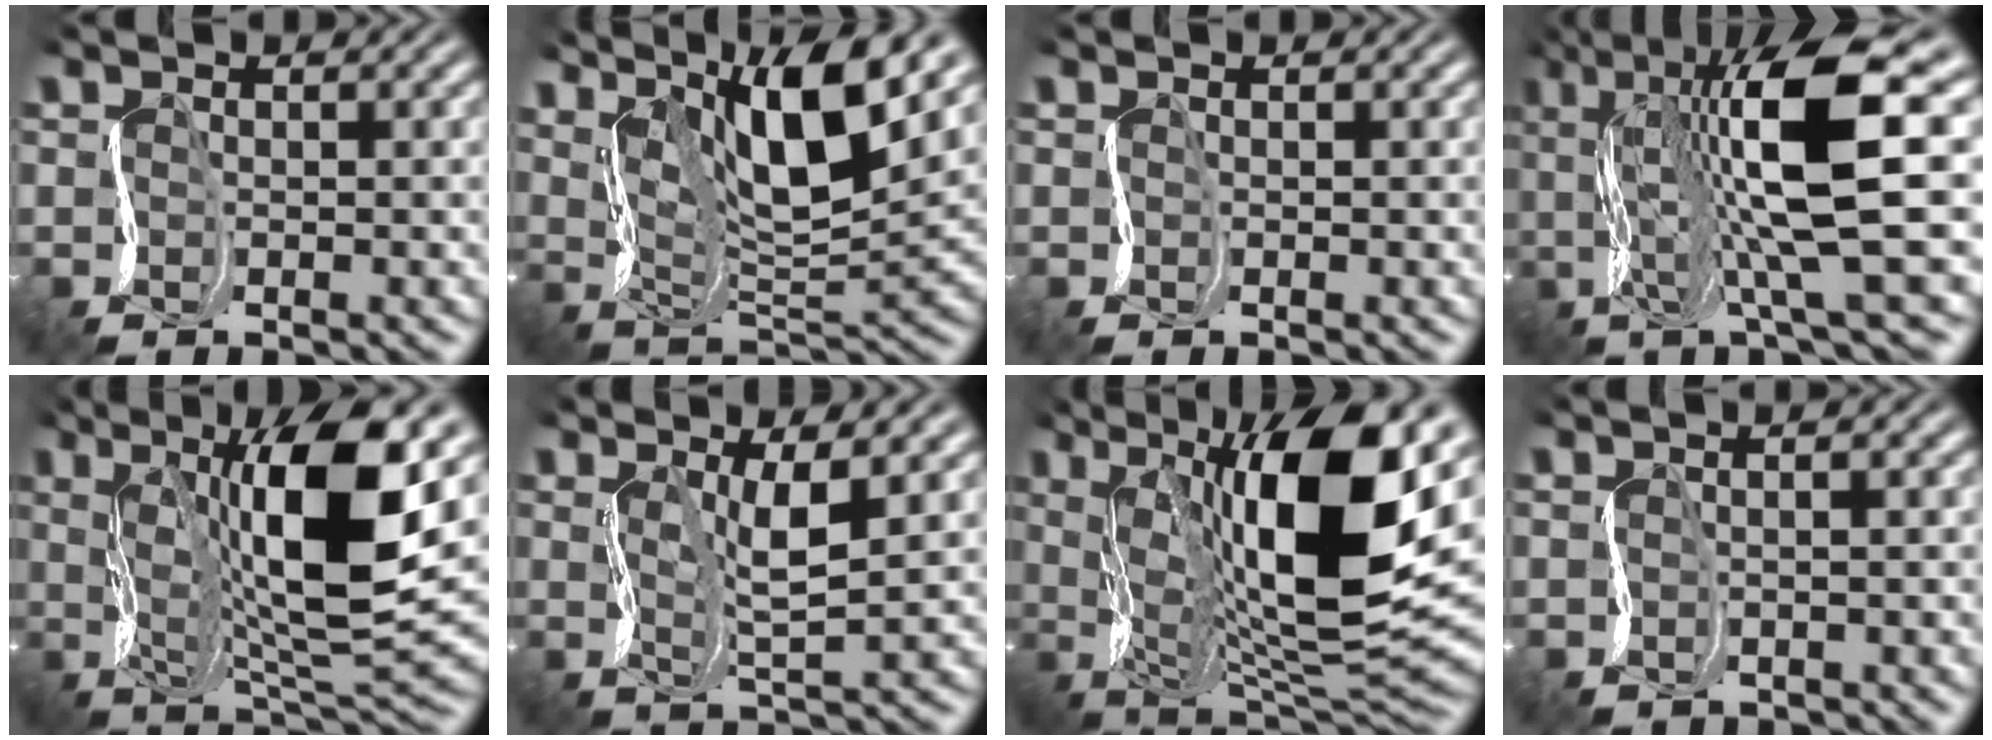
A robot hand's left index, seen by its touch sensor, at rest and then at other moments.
{"total": 9.0, "force": [6.1, 1.2, 6.4], "torque": [-0.109, 0.011, 0.103]}
{"total": 0.0}
{"total": 11.5, "force": [3.8, 2.7, 10.5], "torque": [-0.189, 0.018, 0.062]}
{"total": 10.9, "force": [3.6, 2.6, 10.0], "torque": [-0.168, 0.009, 0.061]}
{"total": 3.2, "force": [2.3, -0.2, 2.1], "torque": [-0.052, 0.008, 0.036]}
{"total": 13.6, "force": [4.1, 4.5, 12.1], "torque": [-0.199, 0.002, 0.063]}
{"total": 1.5, "force": [1.5, 0.0, -0.2], "torque": [0.012, 0.012, 0.007]}